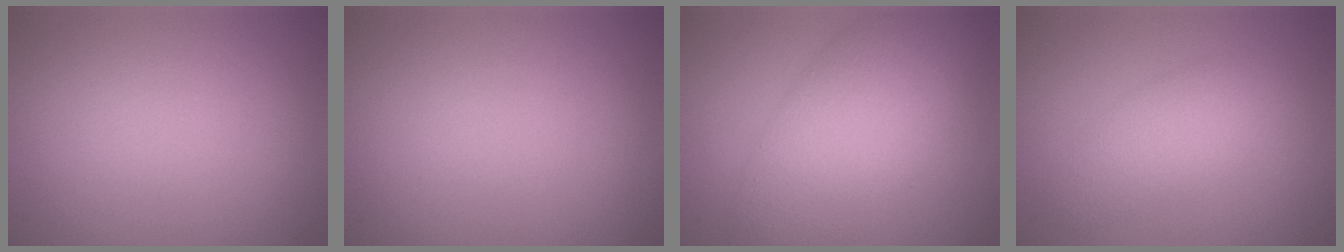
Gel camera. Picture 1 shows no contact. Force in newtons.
{"total": 0.0}
{"total": 7.9, "press": 7.9, "slide": 0.3}
{"total": 3.0, "press": 3.0, "slide": 0.1}